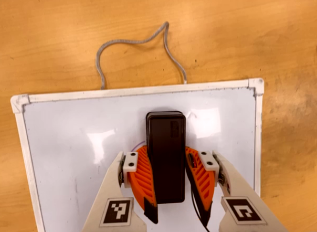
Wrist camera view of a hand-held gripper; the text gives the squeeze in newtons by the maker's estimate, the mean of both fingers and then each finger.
{"total": 17.9, "left": 17.2, "right": 18.5}